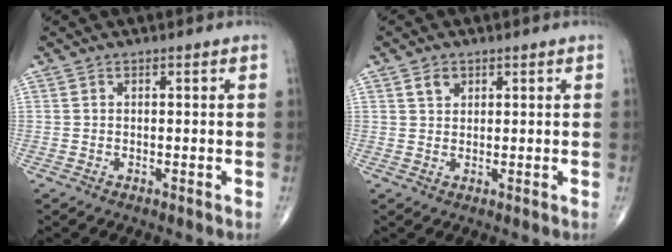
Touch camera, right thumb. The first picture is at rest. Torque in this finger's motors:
{"motor_torque": [-0.14, 0.10, 0.29, 0.24, 0.00]}